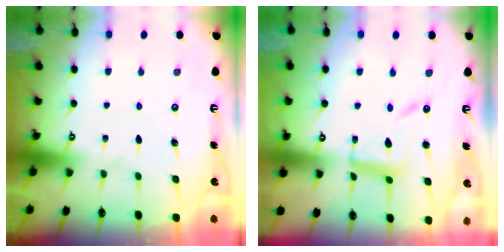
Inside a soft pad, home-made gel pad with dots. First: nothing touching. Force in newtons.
{"total": 12.2, "press": 12.1, "slide": 1.2}